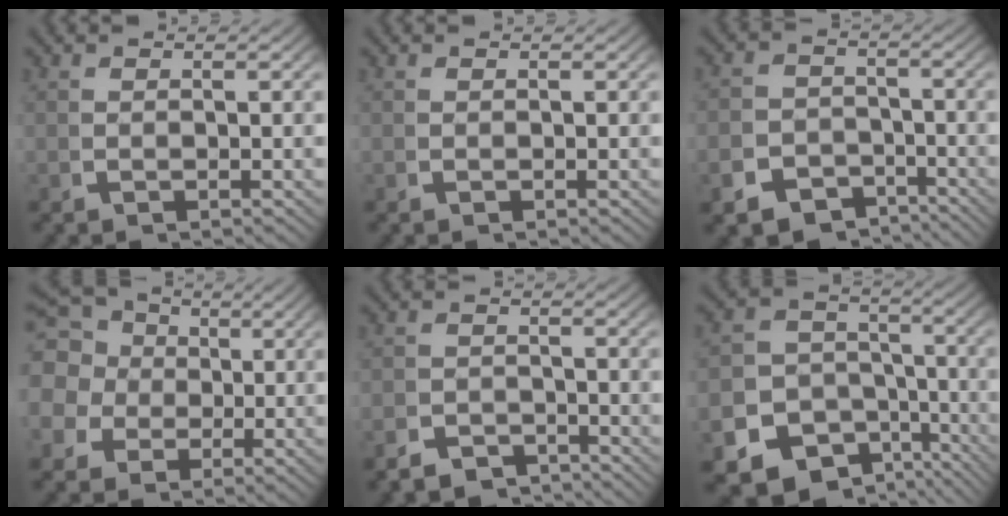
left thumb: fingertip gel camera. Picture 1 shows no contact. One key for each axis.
{"total": 0.0}
{"total": 9.3, "fx": -5.1, "fy": 7.3, "fz": 2.6, "tx": -0.042, "ty": -0.041, "tz": -0.082}
{"total": 12.4, "fx": 4.0, "fy": 10.7, "fz": 4.9, "tx": -0.118, "ty": -0.002, "tz": 0.052}
{"total": 3.7, "fx": -3.3, "fy": 1.7, "fz": 0.3, "tx": 0.006, "ty": -0.018, "tz": -0.059}
{"total": 12.9, "fx": -5.5, "fy": 10.3, "fz": 5.5, "tx": -0.105, "ty": -0.047, "tz": -0.091}